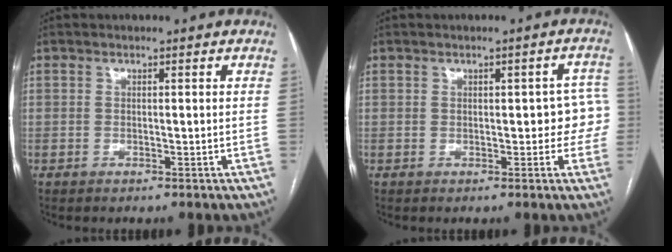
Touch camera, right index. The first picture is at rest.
{"total": 4.7, "force": [0.0, 2.5, 4.0], "torque": [-0.027, 0.031, 0.001]}